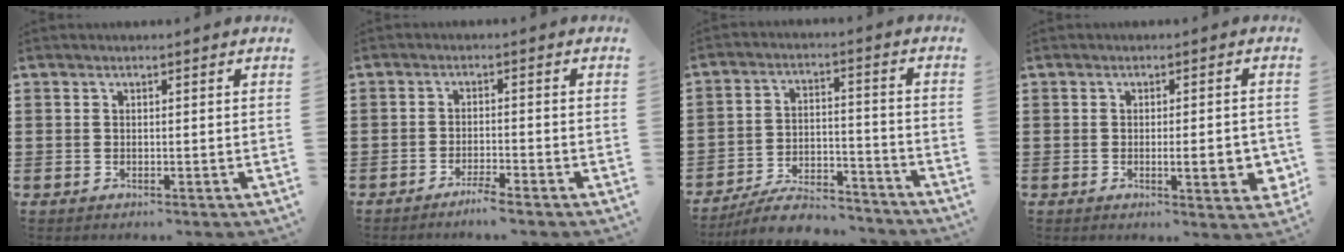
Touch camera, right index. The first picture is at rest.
{"total": 2.3, "force": [-2.1, -0.2, 1.1], "torque": [-0.019, 0.002, -0.038]}
{"total": 7.4, "force": [-6.9, 1.3, 2.2], "torque": [-0.046, 0.014, -0.134]}
{"total": 4.9, "force": [-1.0, 1.1, 4.7], "torque": [-0.059, -0.008, -0.017]}